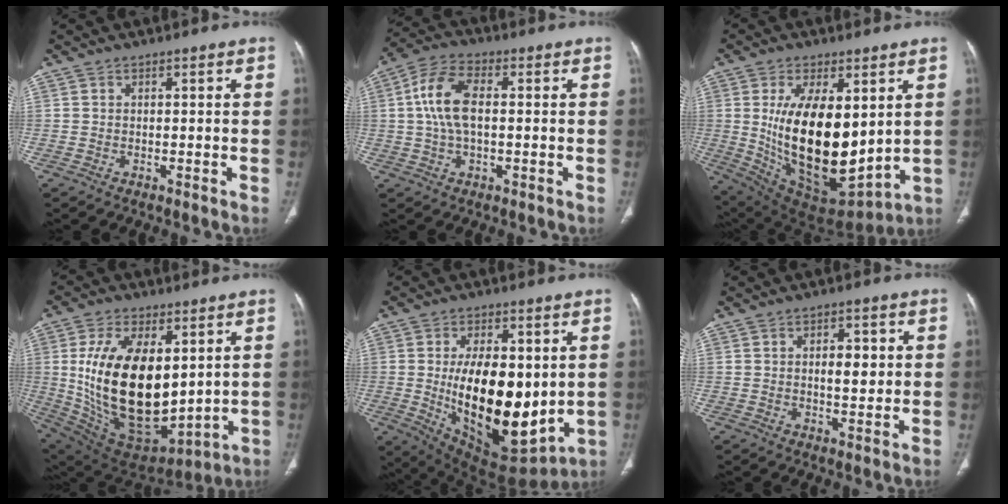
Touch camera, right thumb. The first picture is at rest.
{"total": 9.6, "force": [0.6, 4.9, 8.2], "torque": [-0.172, 0.020, 0.010]}
{"total": 22.7, "force": [2.2, 10.9, 19.8], "torque": [-0.325, -0.043, 0.063]}
{"total": 25.0, "force": [2.6, 13.3, 21.0], "torque": [-0.368, -0.038, 0.070]}
{"total": 22.8, "force": [-0.3, 11.2, 19.9], "torque": [-0.301, -0.038, 0.023]}
{"total": 5.0, "force": [0.7, 2.5, 4.2], "torque": [-0.049, -0.002, 0.012]}